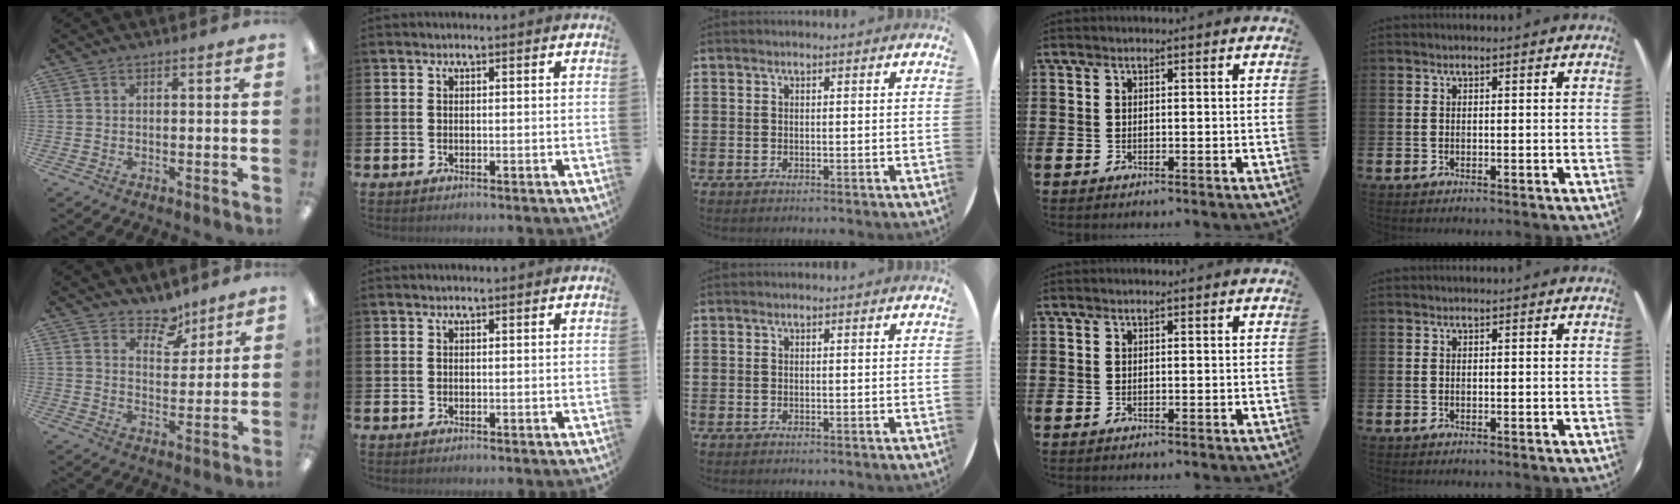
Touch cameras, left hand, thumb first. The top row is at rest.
{"thumb": {"total": 7.2, "force": [6.1, 3.6, 1.5], "torque": [-0.014, -0.046, 0.109]}}